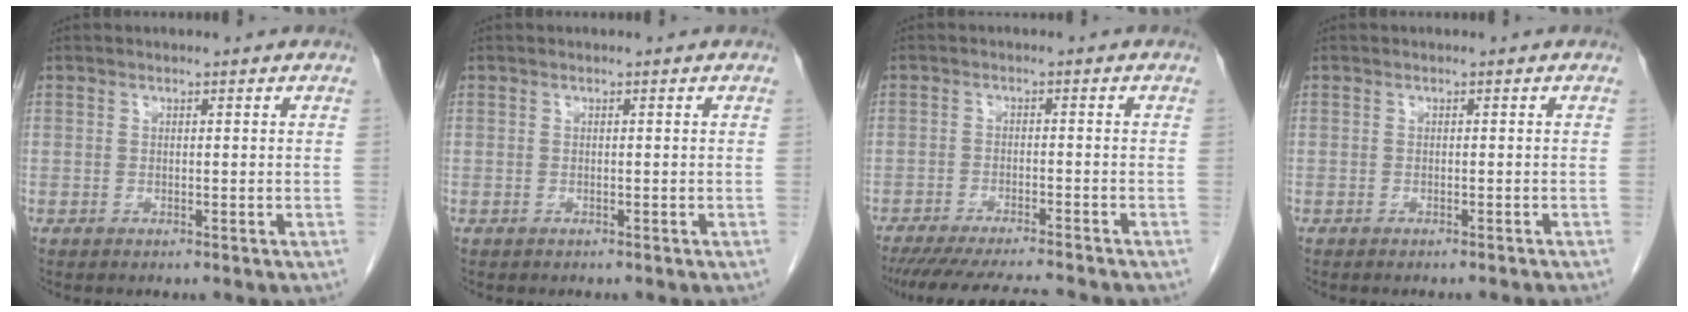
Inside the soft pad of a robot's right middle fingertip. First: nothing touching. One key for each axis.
{"total": 0.0}
{"total": 12.0, "fx": -10.9, "fy": 0.5, "fz": 4.9, "tx": -0.070, "ty": -0.023, "tz": -0.159}
{"total": 2.9, "fx": -2.6, "fy": -0.1, "fz": 1.2, "tx": -0.017, "ty": -0.001, "tz": -0.032}